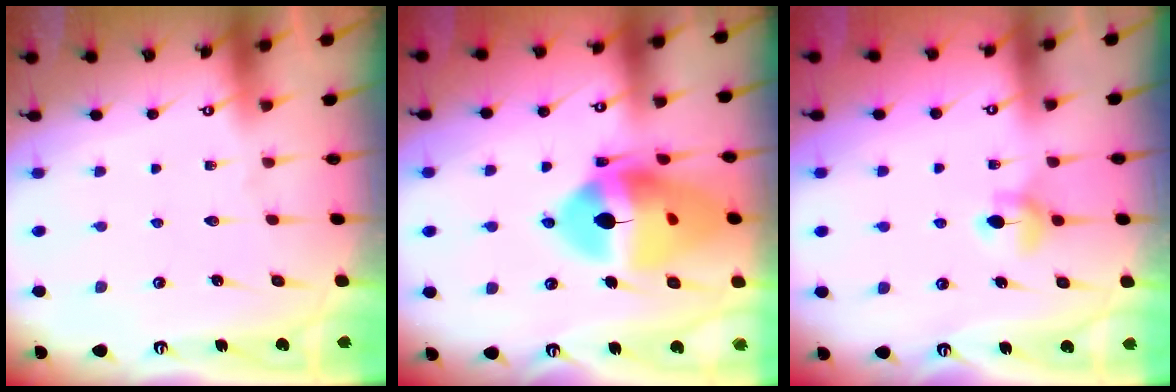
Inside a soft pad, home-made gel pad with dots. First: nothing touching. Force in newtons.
{"total": 20.6, "press": 20.5, "slide": 2.4}
{"total": 5.7, "press": 5.6, "slide": 0.6}